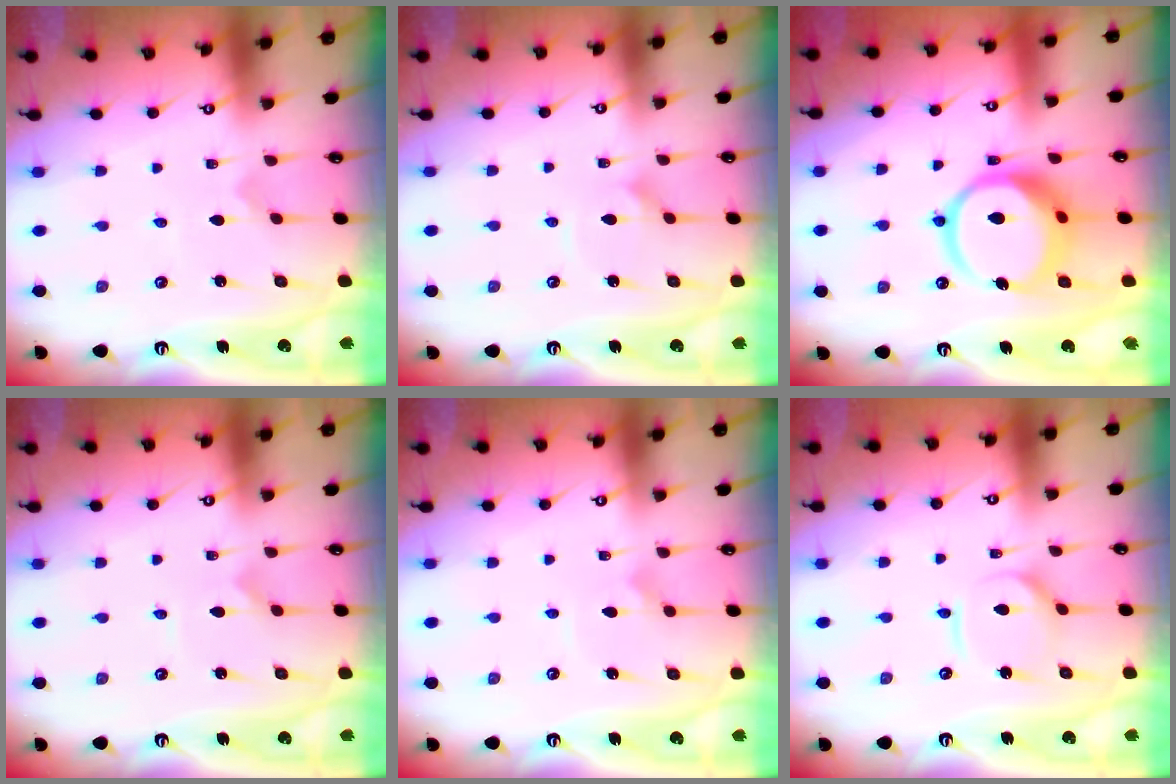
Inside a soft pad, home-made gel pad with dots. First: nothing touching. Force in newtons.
{"total": 2.0, "press": 2.0, "slide": 0.0}
{"total": 13.6, "press": 13.5, "slide": 1.6}
{"total": 0.0}
{"total": 2.7, "press": 2.7, "slide": 0.1}
{"total": 5.9, "press": 5.9, "slide": 0.6}